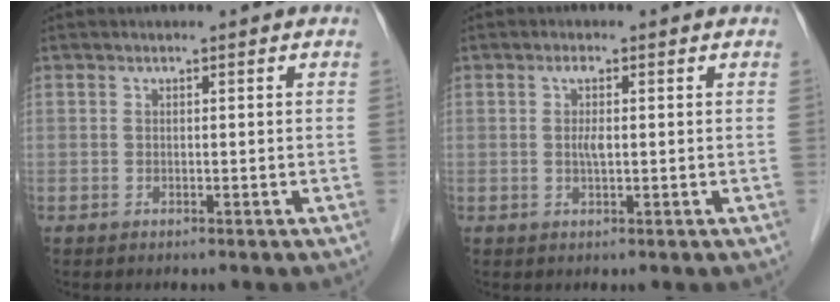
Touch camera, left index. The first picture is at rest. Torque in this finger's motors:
{"motor_torque": [0.44, 0.19, 0.06, 0.03]}